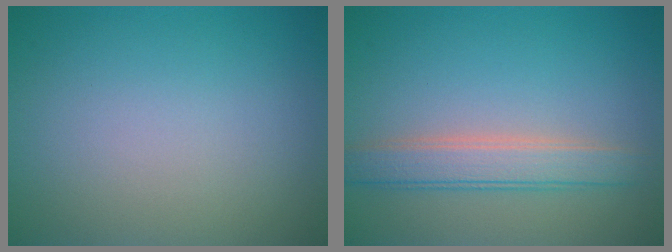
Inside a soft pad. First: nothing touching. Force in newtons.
{"total": 3.4, "press": 3.4, "slide": 0.1}